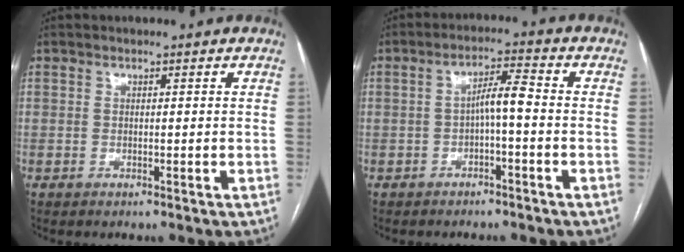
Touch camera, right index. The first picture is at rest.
{"total": 4.3, "force": [-0.9, 0.5, 4.1], "torque": [-0.069, 0.017, -0.011]}